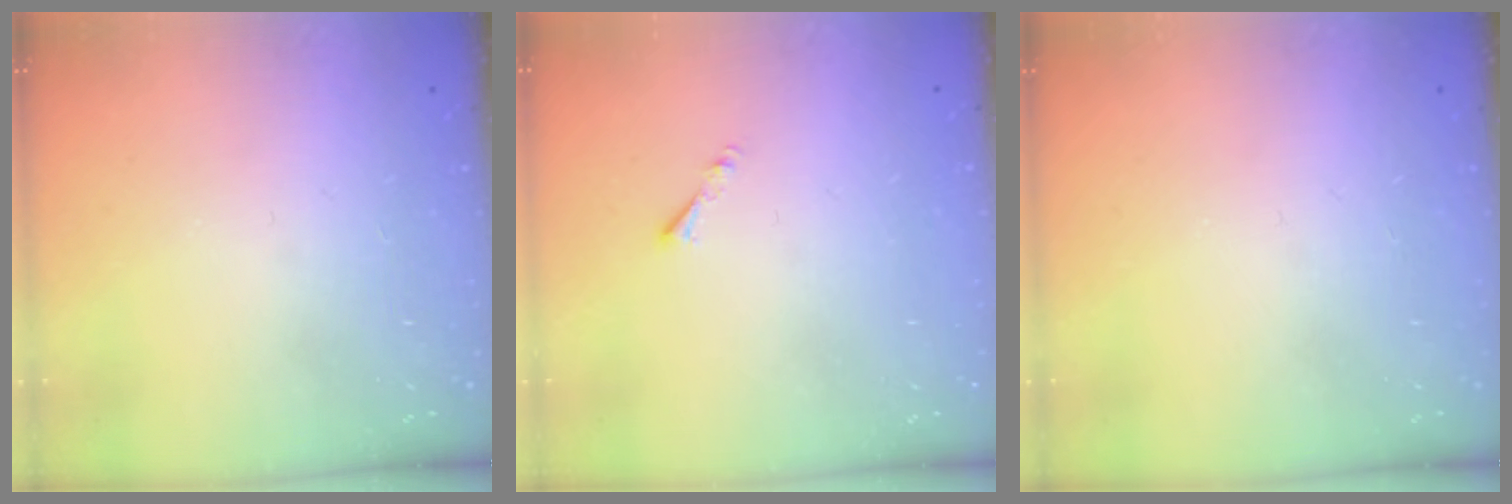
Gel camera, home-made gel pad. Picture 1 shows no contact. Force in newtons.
{"total": 0.8, "press": 0.7, "slide": 0.3}
{"total": 0.0}